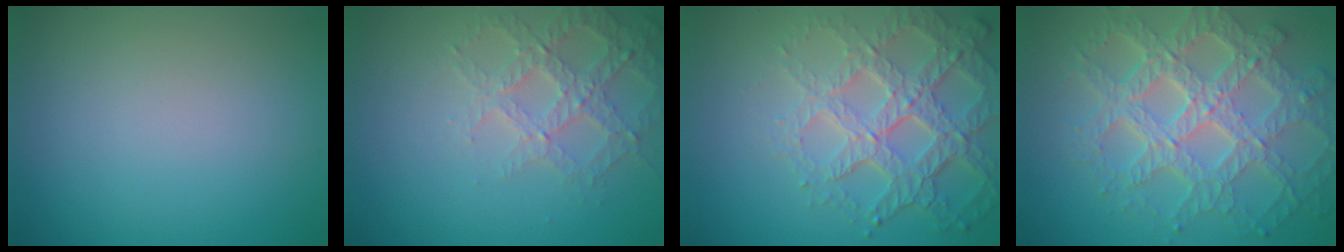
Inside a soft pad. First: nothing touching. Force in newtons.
{"total": 3.7, "press": 3.5, "slide": 1.1}
{"total": 6.9, "press": 5.0, "slide": 4.9}
{"total": 7.9, "press": 5.7, "slide": 5.6}